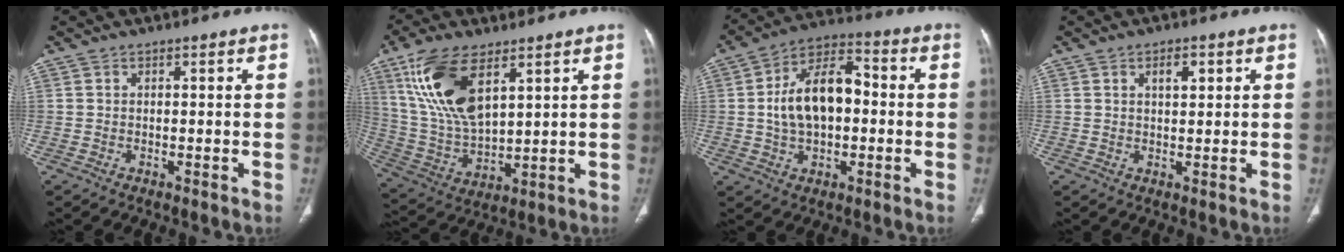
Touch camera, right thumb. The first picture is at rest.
{"total": 16.5, "force": [7.9, 7.4, 12.4], "torque": [-0.243, -0.026, 0.163]}
{"total": 14.1, "force": [0.1, 8.4, 11.4], "torque": [-0.185, 0.032, -0.005]}
{"total": 3.1, "force": [1.3, 1.4, 2.4], "torque": [-0.031, -0.005, 0.021]}